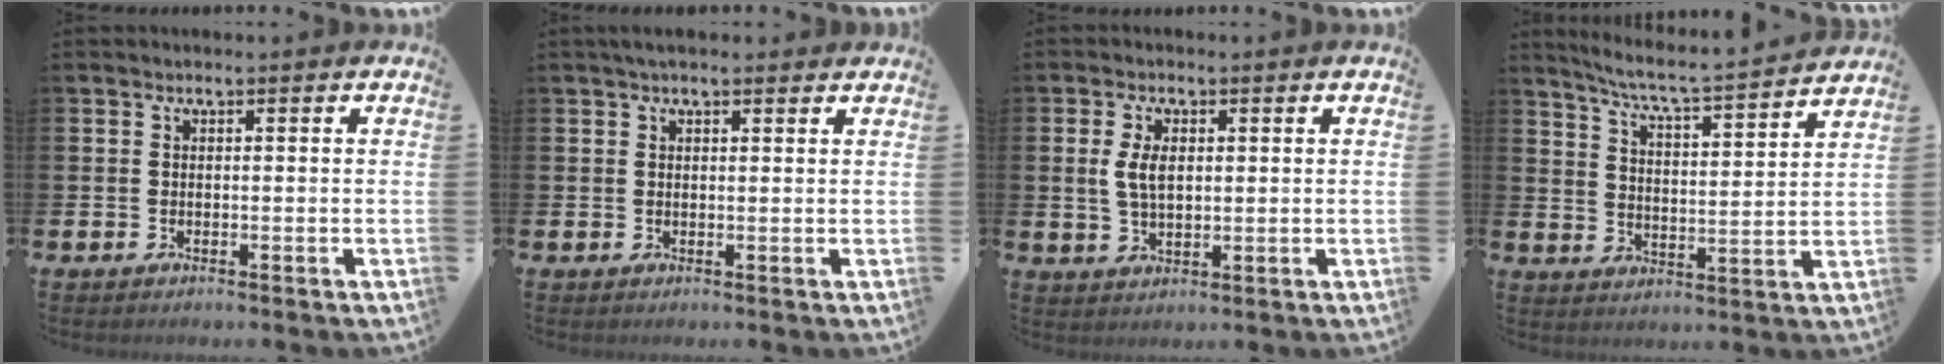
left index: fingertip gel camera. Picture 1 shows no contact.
{"total": 1.8, "force": [1.6, 0.5, 0.8], "torque": [-0.010, 0.001, 0.026]}
{"total": 4.0, "force": [1.1, 2.1, 3.1], "torque": [-0.054, 0.004, 0.016]}
{"total": 6.3, "force": [5.9, -0.2, 2.1], "torque": [-0.068, -0.048, 0.097]}